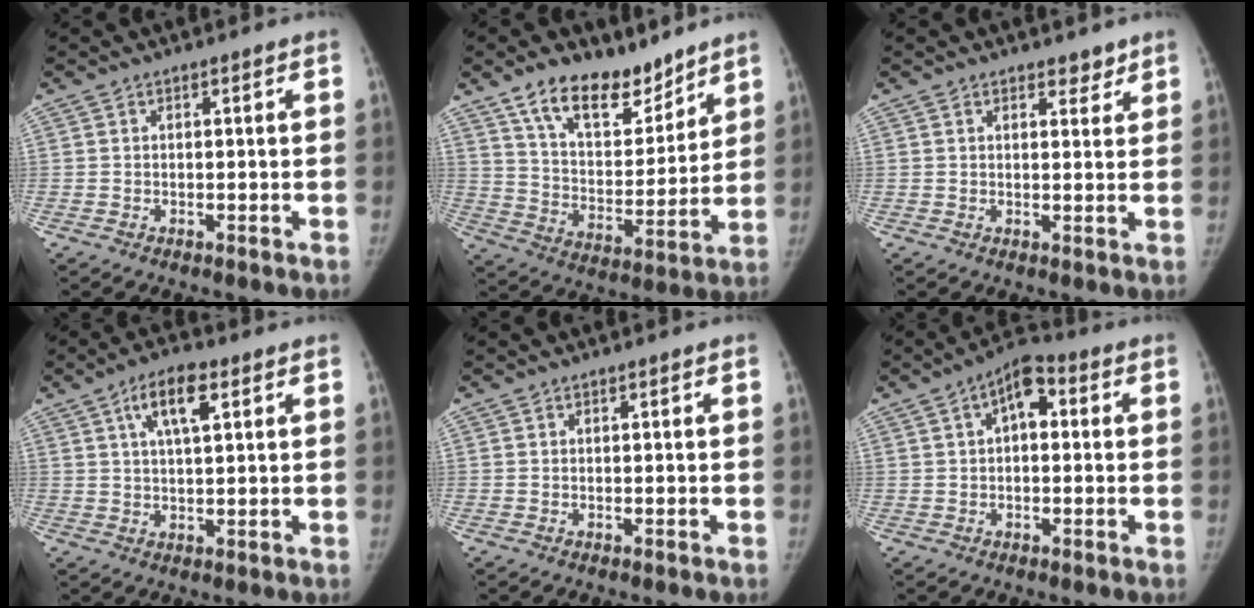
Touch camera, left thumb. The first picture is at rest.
{"total": 15.6, "force": [11.4, 7.3, 7.7], "torque": [-0.083, -0.075, 0.203]}
{"total": 2.3, "force": [1.9, 1.1, 0.8], "torque": [0.005, -0.012, 0.023]}
{"total": 7.5, "force": [3.2, 2.7, 6.2], "torque": [-0.106, 0.001, 0.055]}
{"total": 0.0}
{"total": 7.3, "force": [1.7, 4.0, 5.9], "torque": [-0.079, 0.020, 0.015]}